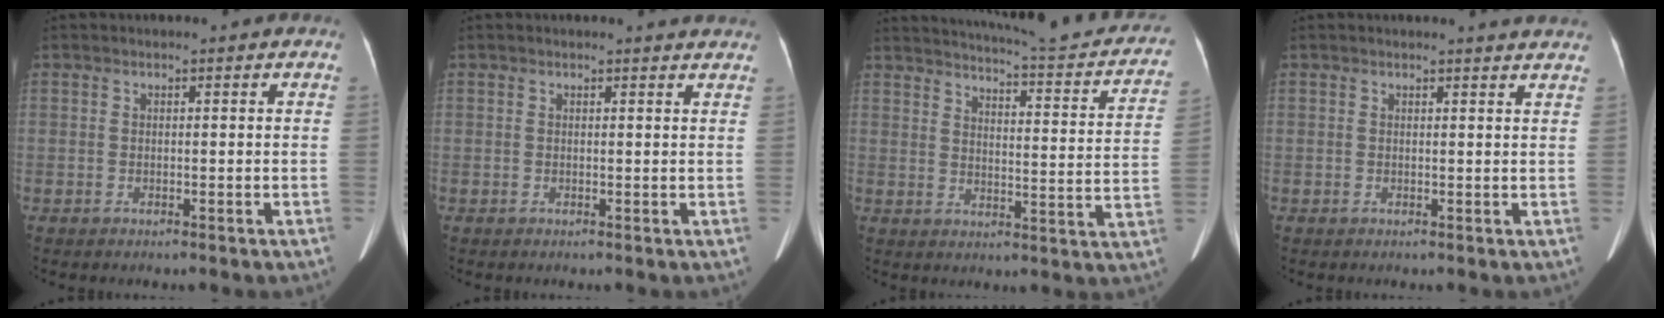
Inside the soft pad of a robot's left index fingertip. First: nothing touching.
{"total": 2.8, "force": [2.7, 0.1, 0.5], "torque": [-0.010, -0.003, 0.018]}
{"total": 23.5, "force": [21.0, 3.0, 10.0], "torque": [-0.139, -0.043, 0.246]}
{"total": 4.1, "force": [4.0, -0.1, 1.0], "torque": [-0.015, -0.004, 0.029]}